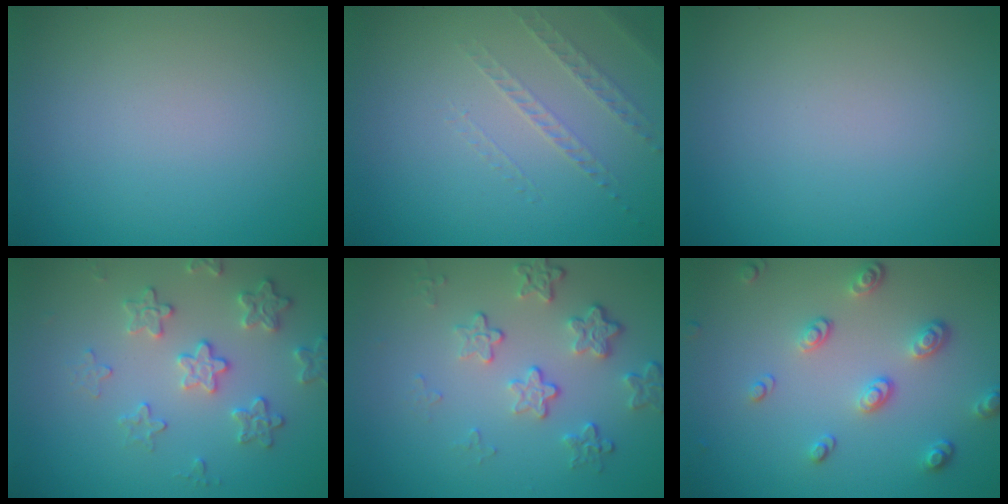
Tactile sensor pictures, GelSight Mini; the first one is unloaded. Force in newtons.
{"total": 1.3, "press": 0.9, "slide": 0.9}
{"total": 0.0}
{"total": 3.2, "press": 3.2, "slide": 0.5}
{"total": 4.1, "press": 2.9, "slide": 2.9}
{"total": 3.3, "press": 2.6, "slide": 2.0}